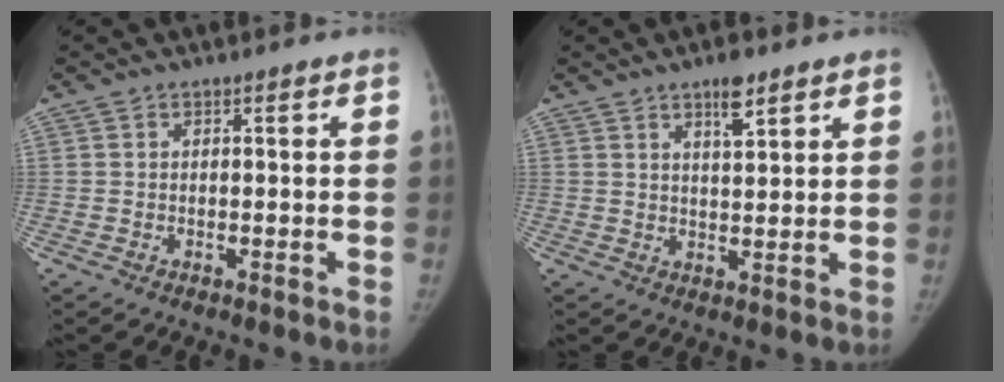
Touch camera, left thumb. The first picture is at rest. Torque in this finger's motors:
{"motor_torque": [0.44, -0.40, 0.57, -0.40, 0.14]}